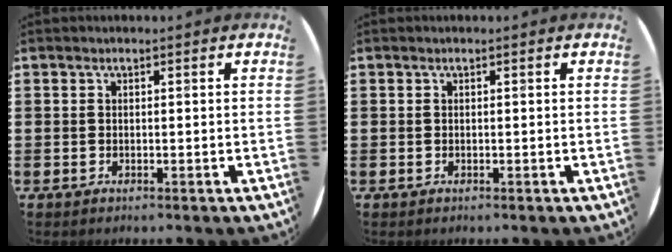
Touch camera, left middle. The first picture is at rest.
{"total": 0.0}